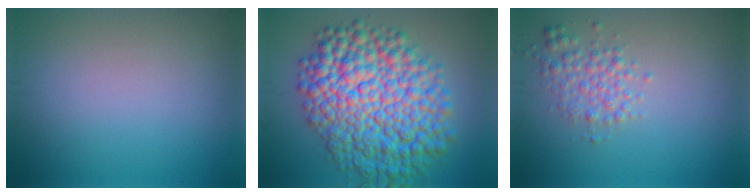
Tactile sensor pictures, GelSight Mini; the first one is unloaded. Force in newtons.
{"total": 13.0, "press": 13.0, "slide": 0.3}
{"total": 2.5, "press": 2.5, "slide": 0.0}